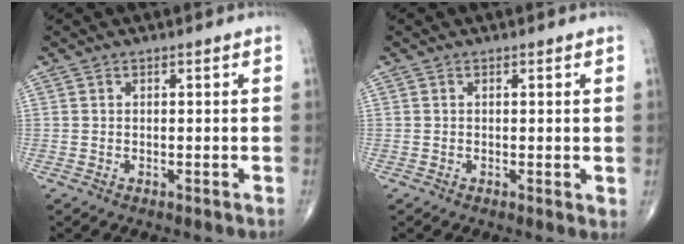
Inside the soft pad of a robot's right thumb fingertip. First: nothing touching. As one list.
[{"total": 1.1, "force": [0.1, 0.3, 1.1], "torque": [-0.017, -0.005, 0.001]}]